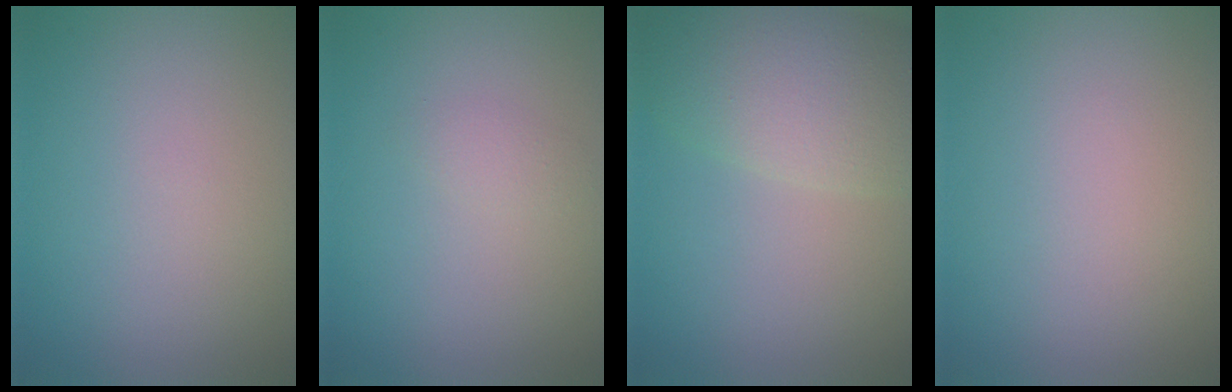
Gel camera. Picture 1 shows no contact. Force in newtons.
{"total": 0.9, "press": 0.9, "slide": 0.1}
{"total": 7.1, "press": 7.0, "slide": 0.4}
{"total": 0.0}